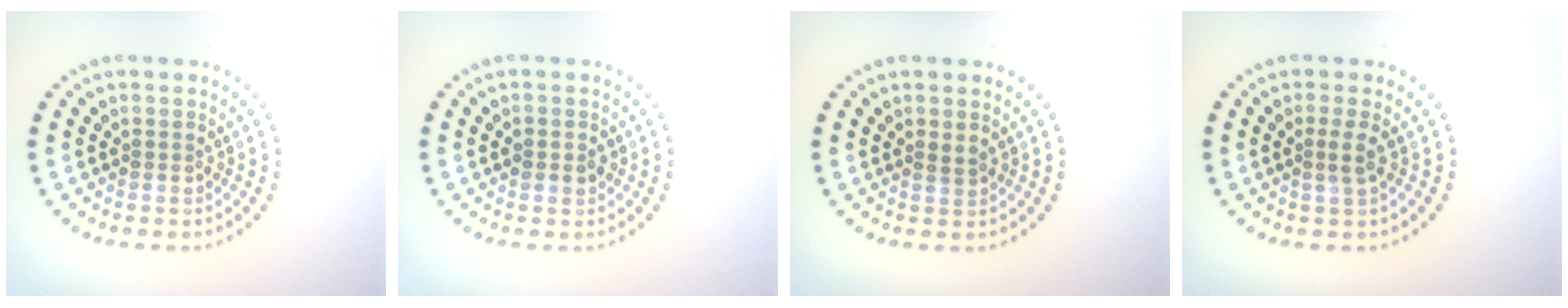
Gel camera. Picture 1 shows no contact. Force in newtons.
{"total": 0.9, "press": 0.9, "slide": 0.1}
{"total": 0.8, "press": 0.7, "slide": 0.3}
{"total": 1.4, "press": 1.2, "slide": 0.8}